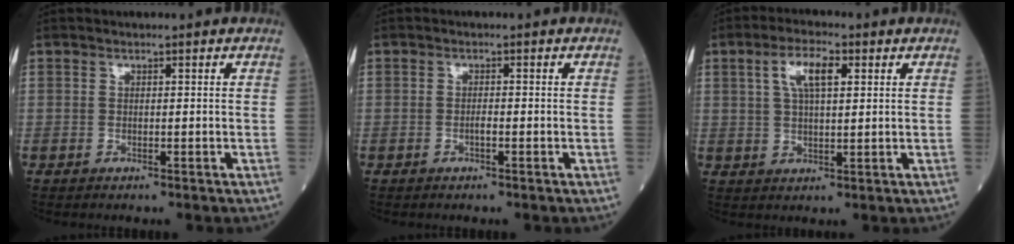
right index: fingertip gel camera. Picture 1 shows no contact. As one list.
[{"total": 1.0, "force": [-0.4, 0.1, 1.0], "torque": [-0.020, 0.000, -0.007]}, {"total": 6.3, "force": [2.3, 1.9, 5.5], "torque": [-0.108, 0.013, 0.045]}]